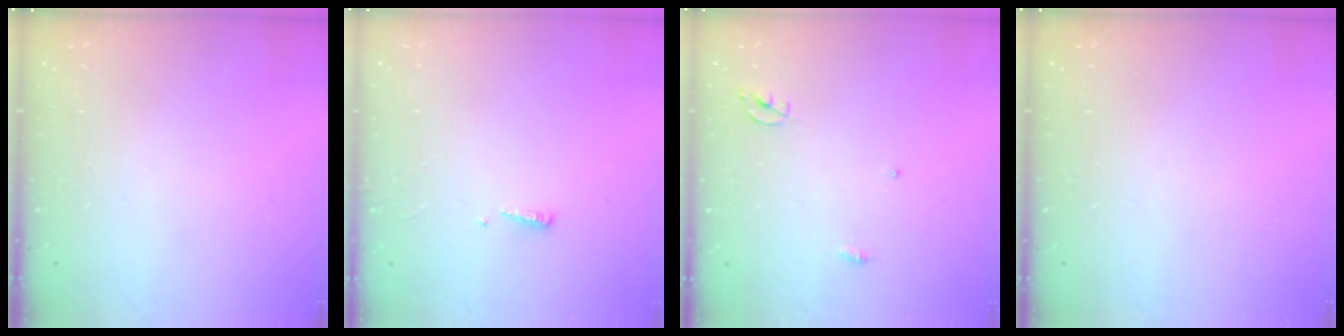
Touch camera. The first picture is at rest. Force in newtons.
{"total": 2.4, "press": 2.4, "slide": 0.2}
{"total": 2.3, "press": 2.3, "slide": 0.1}
{"total": 0.0}